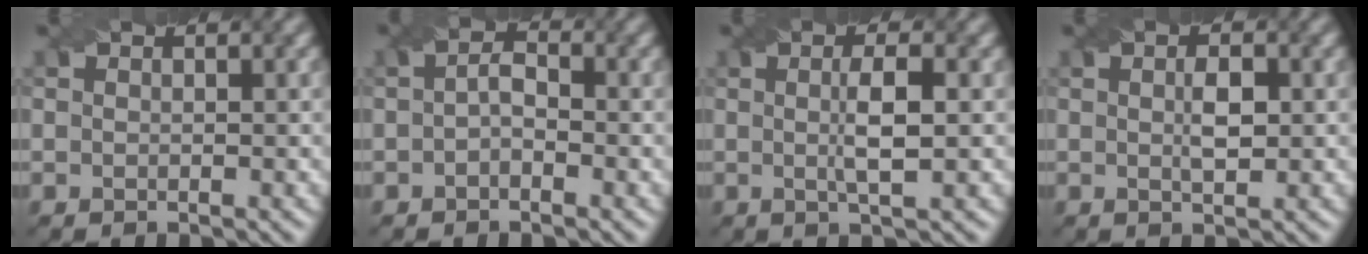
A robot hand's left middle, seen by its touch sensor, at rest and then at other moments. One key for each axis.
{"total": 1.9, "fx": -0.4, "fy": 1.0, "fz": 1.5, "tx": -0.031, "ty": 0.005, "tz": -0.011}
{"total": 3.2, "fx": 0.1, "fy": 0.6, "fz": 3.2, "tx": -0.057, "ty": 0.002, "tz": 0.002}
{"total": 2.2, "fx": 0.2, "fy": 0.7, "fz": 2.0, "tx": -0.041, "ty": 0.002, "tz": 0.004}